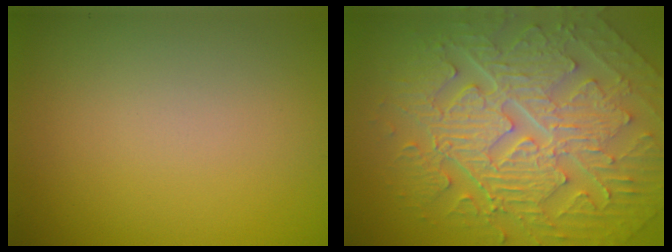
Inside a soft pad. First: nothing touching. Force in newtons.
{"total": 10.2, "press": 7.0, "slide": 7.5}